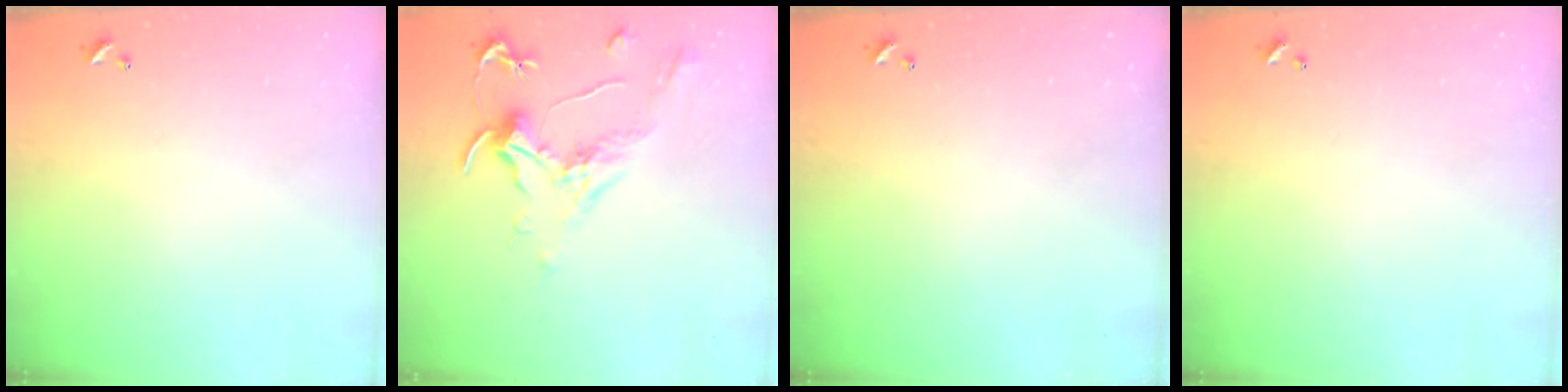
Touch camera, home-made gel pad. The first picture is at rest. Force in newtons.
{"total": 2.1, "press": 2.0, "slide": 0.8}
{"total": 0.0}
{"total": 0.0}